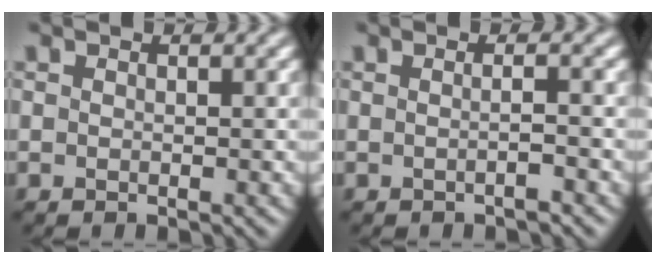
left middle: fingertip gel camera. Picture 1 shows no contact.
{"total": 1.6, "force": [-0.3, 0.4, 1.5], "torque": [-0.016, 0.001, -0.012]}